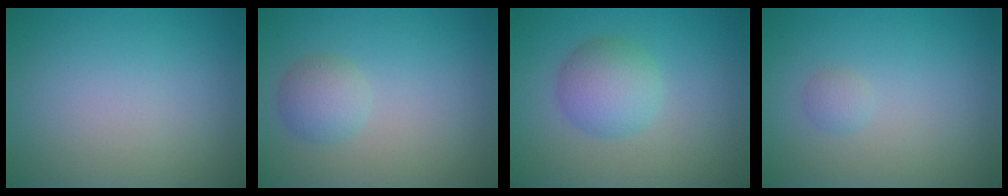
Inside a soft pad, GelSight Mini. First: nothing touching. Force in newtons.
{"total": 2.2, "press": 2.2, "slide": 0.2}
{"total": 3.6, "press": 3.6, "slide": 0.1}
{"total": 0.9, "press": 0.9, "slide": 0.0}